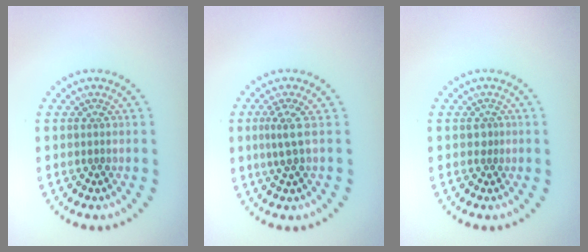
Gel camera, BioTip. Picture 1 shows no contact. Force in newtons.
{"total": 2.1, "press": 1.4, "slide": 1.6}
{"total": 0.8, "press": 0.5, "slide": 0.7}